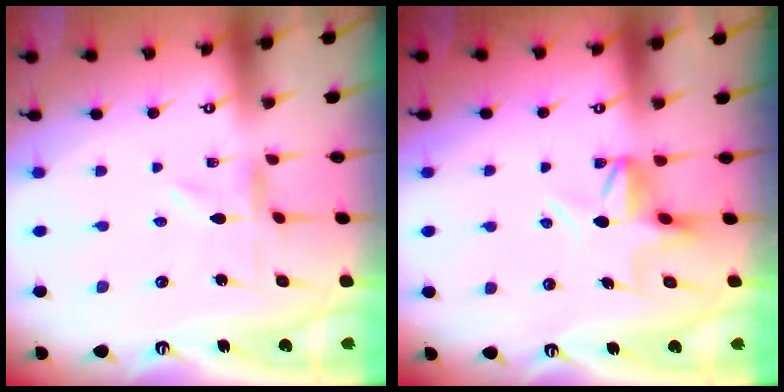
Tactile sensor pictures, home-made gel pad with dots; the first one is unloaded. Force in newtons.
{"total": 5.7, "press": 5.7, "slide": 0.6}